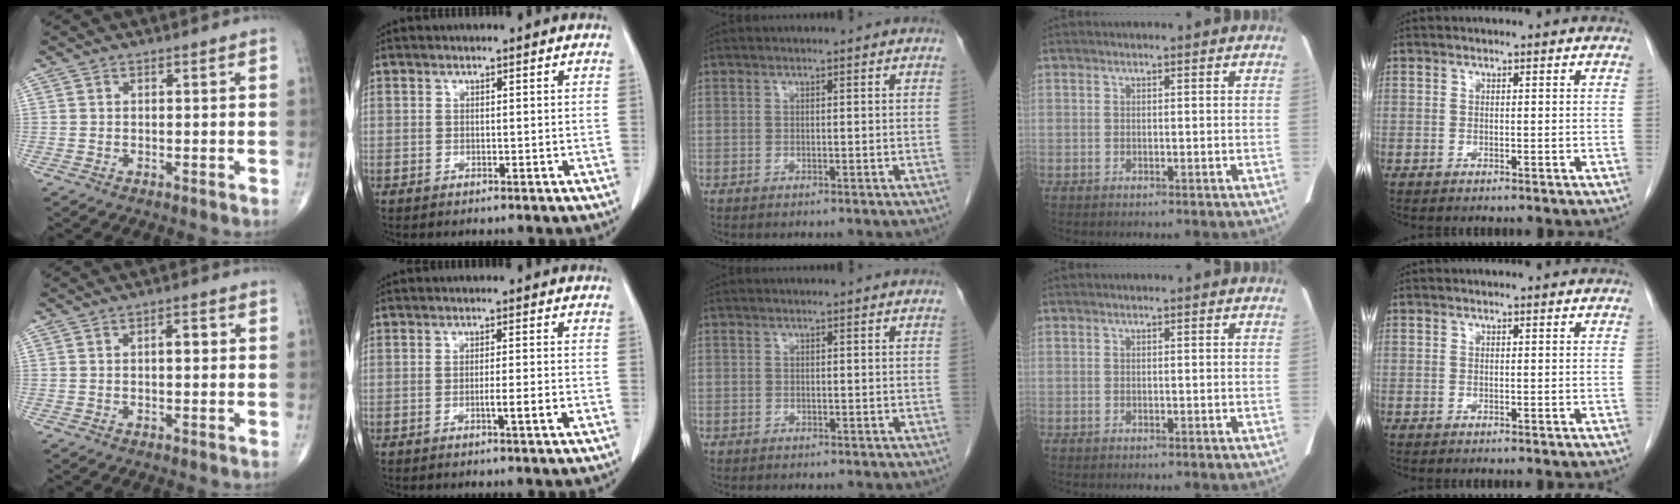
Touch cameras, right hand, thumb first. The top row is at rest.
{"thumb": {"total": 2.8, "force": [0.3, 1.2, 2.5], "torque": [-0.036, 0.007, 0.003]}, "index": {"total": 2.9, "force": [-1.1, -0.3, 2.7], "torque": [-0.042, -0.003, -0.019]}, "middle": {"total": 0.5, "force": [-0.4, 0.4, 0.0], "torque": [-0.006, 0.002, -0.008]}}